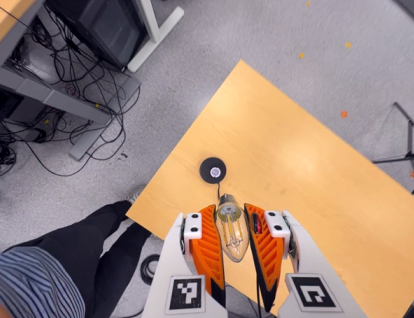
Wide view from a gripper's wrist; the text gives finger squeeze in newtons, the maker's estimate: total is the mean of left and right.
{"total": 22.7, "left": 24.6, "right": 20.9}